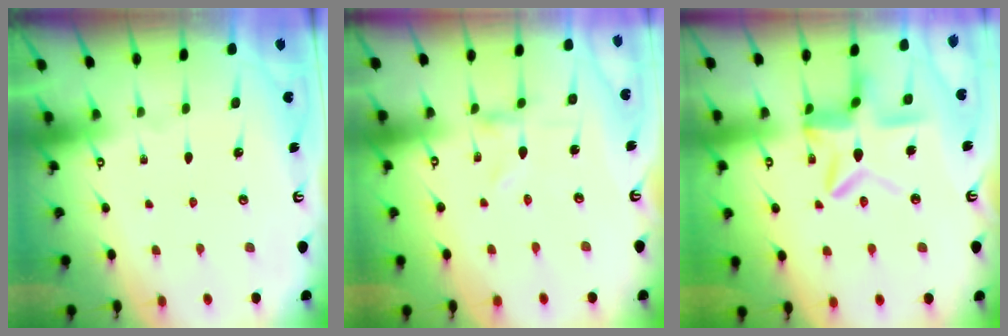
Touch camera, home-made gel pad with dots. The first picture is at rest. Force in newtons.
{"total": 0.0}
{"total": 11.1, "press": 11.0, "slide": 1.1}